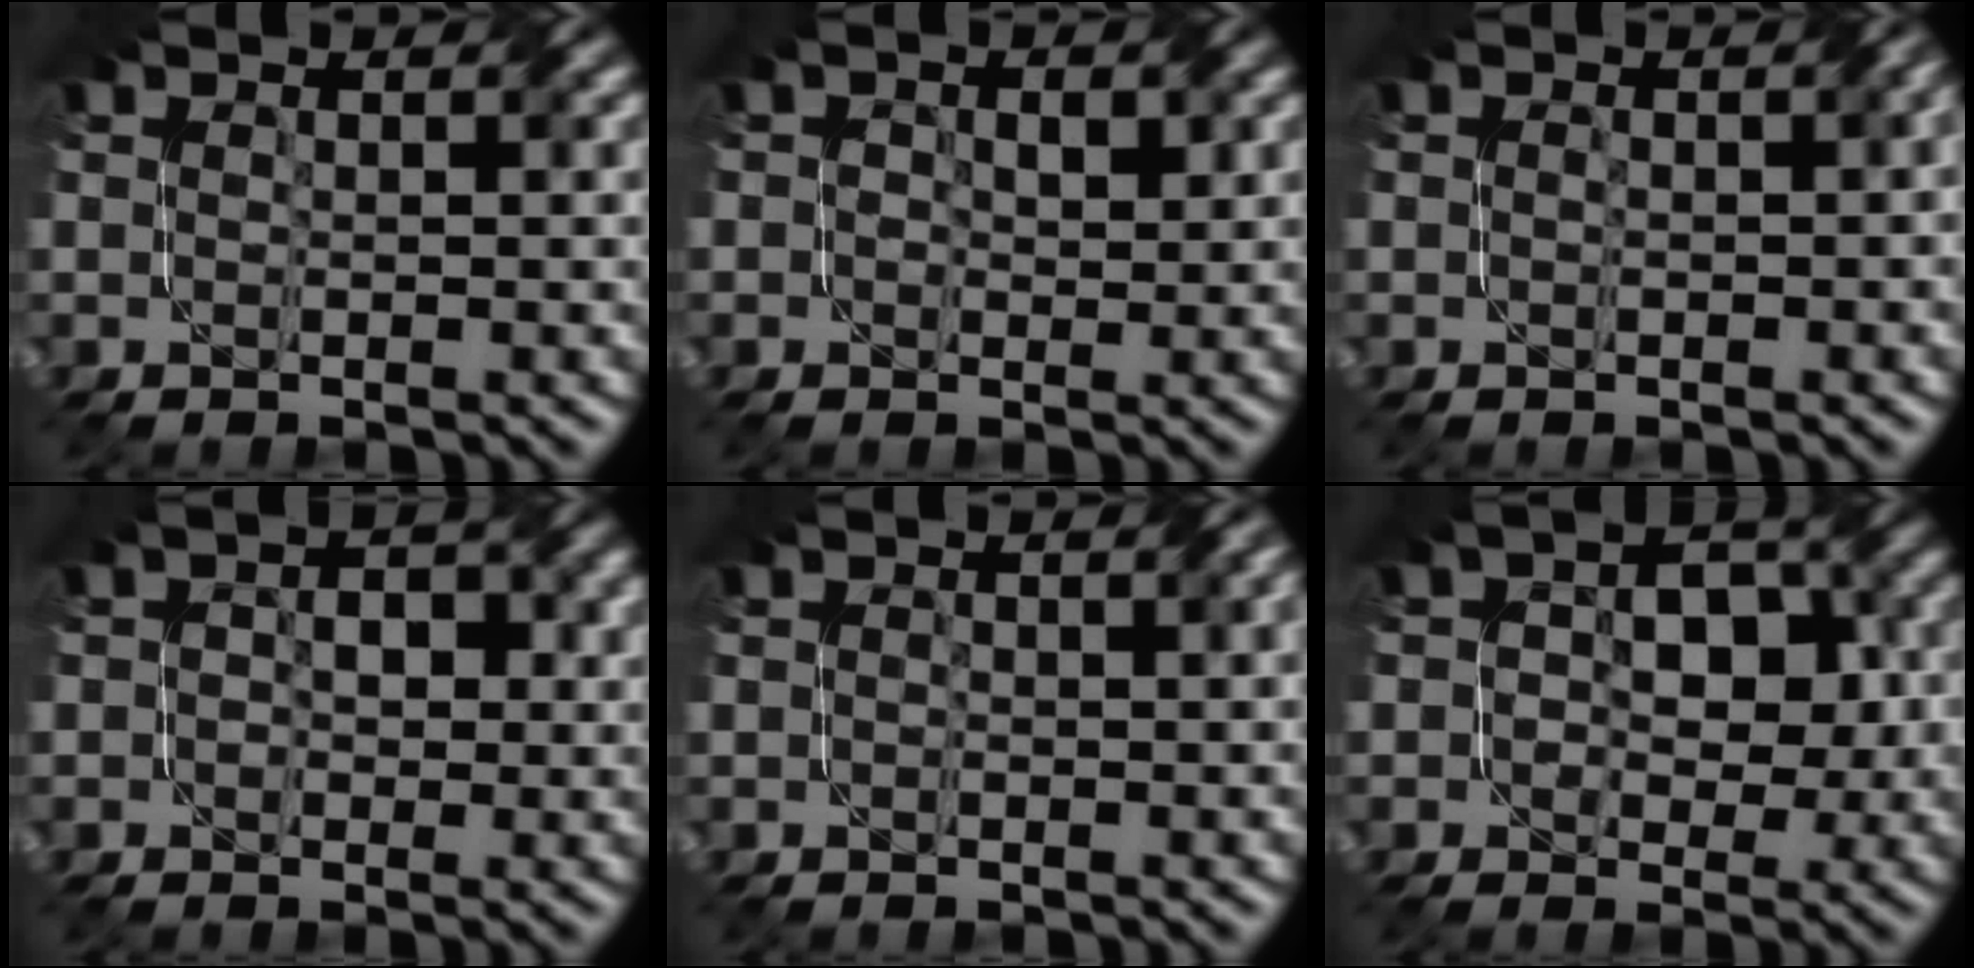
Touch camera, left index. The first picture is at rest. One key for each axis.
{"total": 2.2, "fx": 0.4, "fy": 1.8, "fz": 1.2, "tx": -0.019, "ty": 0.005, "tz": 0.008}
{"total": 2.0, "fx": -0.7, "fy": 0.8, "fz": 1.7, "tx": -0.026, "ty": -0.005, "tz": -0.008}
{"total": 2.8, "fx": -0.2, "fy": 2.1, "fz": 1.8, "tx": -0.013, "ty": 0.004, "tz": -0.007}
{"total": 1.9, "fx": -0.1, "fy": 1.0, "fz": 1.6, "tx": -0.021, "ty": -0.002, "tz": -0.001}
{"total": 5.5, "fx": -0.4, "fy": 3.9, "fz": 3.9, "tx": -0.032, "ty": 0.012, "tz": -0.013}